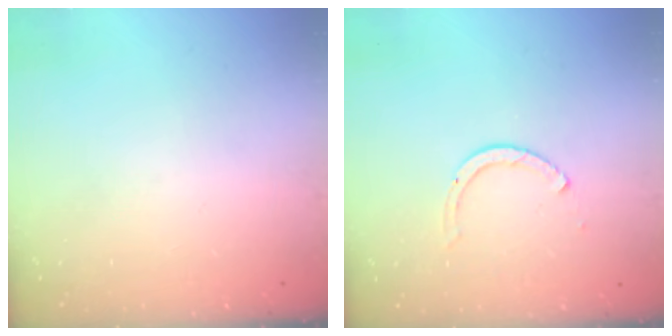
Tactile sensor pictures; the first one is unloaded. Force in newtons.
{"total": 2.6, "press": 2.6, "slide": 0.3}